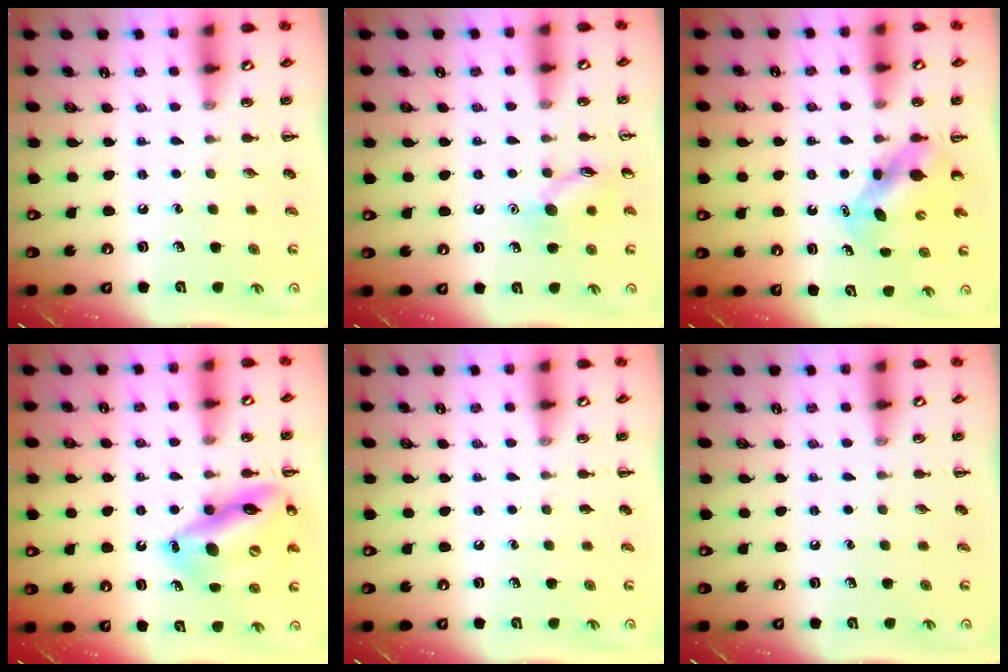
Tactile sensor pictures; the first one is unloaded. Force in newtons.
{"total": 9.3, "press": 9.3, "slide": 0.5}
{"total": 5.4, "press": 5.4, "slide": 0.5}
{"total": 17.9, "press": 17.6, "slide": 3.5}
{"total": 0.0}
{"total": 0.0}